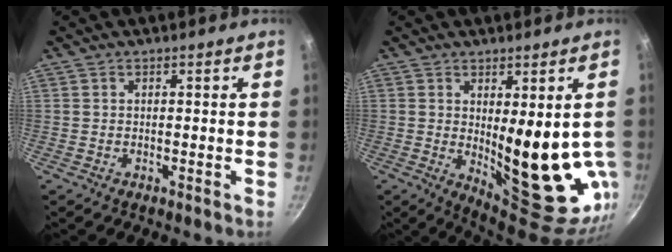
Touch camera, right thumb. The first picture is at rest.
{"total": 17.9, "force": [-0.5, 7.2, 16.4], "torque": [-0.193, -0.043, 0.018]}